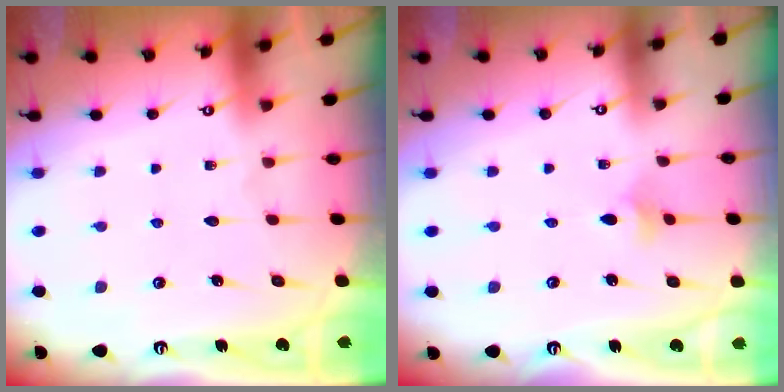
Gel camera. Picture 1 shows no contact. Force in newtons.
{"total": 3.0, "press": 2.9, "slide": 0.7}